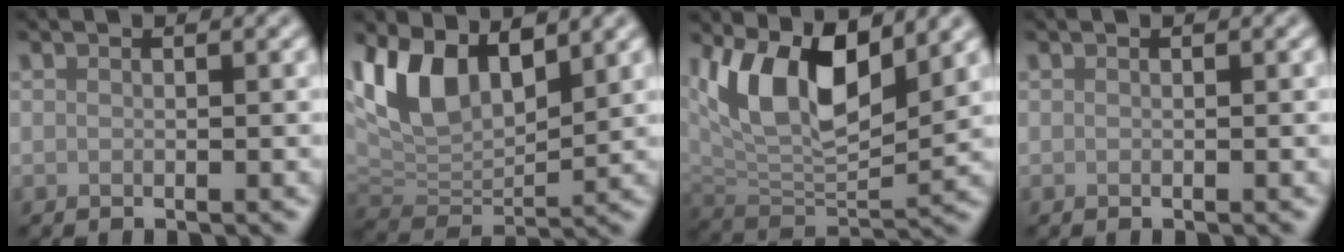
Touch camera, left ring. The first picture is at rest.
{"total": 7.9, "force": [3.6, 4.3, 5.6], "torque": [-0.114, -0.003, 0.065]}
{"total": 9.6, "force": [3.8, 4.3, 7.6], "torque": [-0.136, -0.011, 0.067]}
{"total": 0.0}